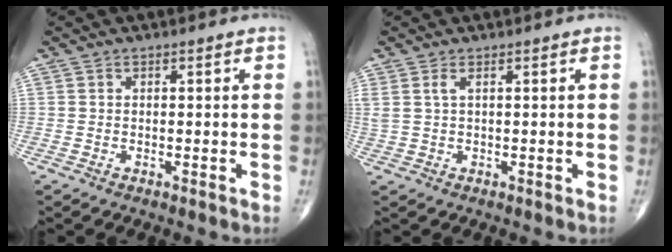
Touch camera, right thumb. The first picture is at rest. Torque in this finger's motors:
{"motor_torque": [0.41, -0.41, 0.15, -0.11, 0.07]}